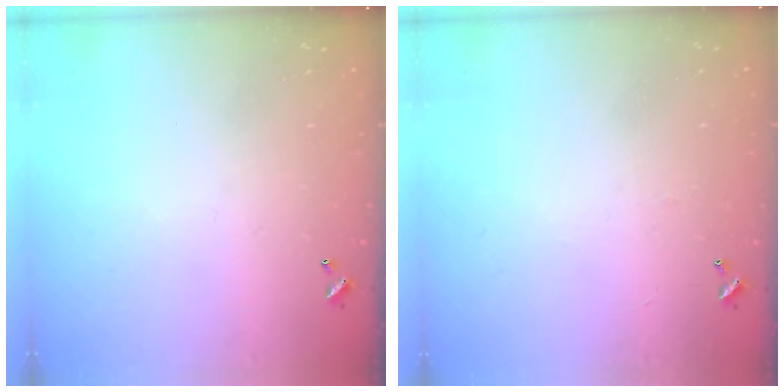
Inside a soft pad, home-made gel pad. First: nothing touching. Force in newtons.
{"total": 2.6, "press": 2.6, "slide": 0.4}